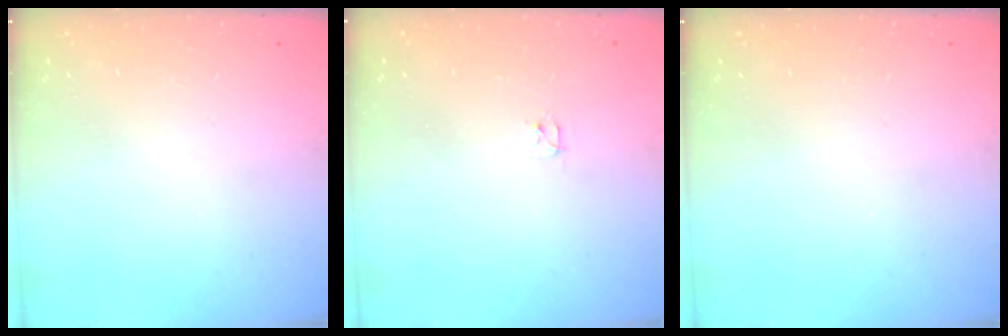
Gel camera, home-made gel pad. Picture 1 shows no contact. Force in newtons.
{"total": 2.4, "press": 2.3, "slide": 0.4}
{"total": 0.0}